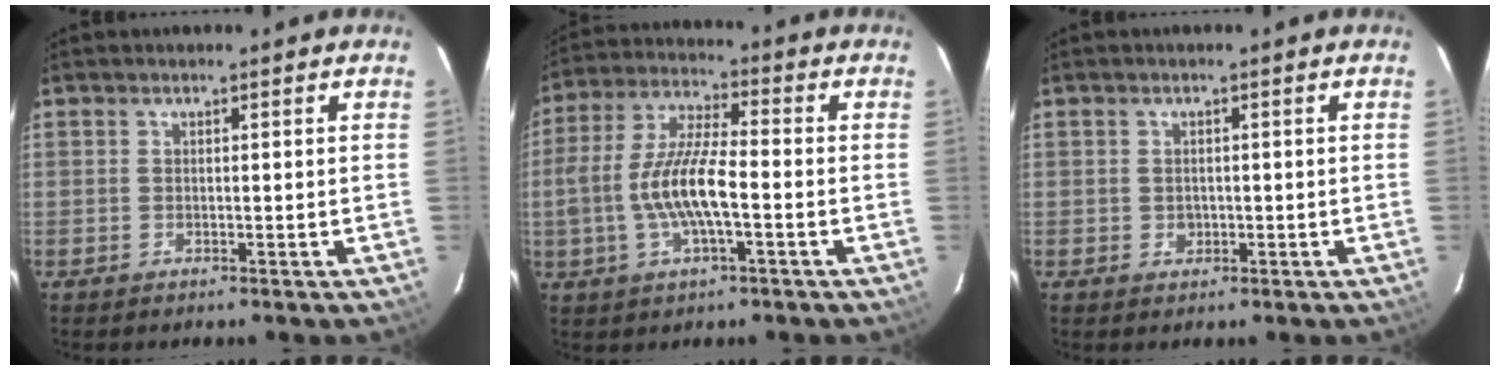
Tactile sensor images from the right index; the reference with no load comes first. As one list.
[{"total": 12.1, "force": [-2.7, 3.4, 11.3], "torque": [-0.233, 0.003, -0.052]}, {"total": 1.6, "force": [-0.3, 1.5, 0.5], "torque": [-0.006, 0.001, 0.000]}]